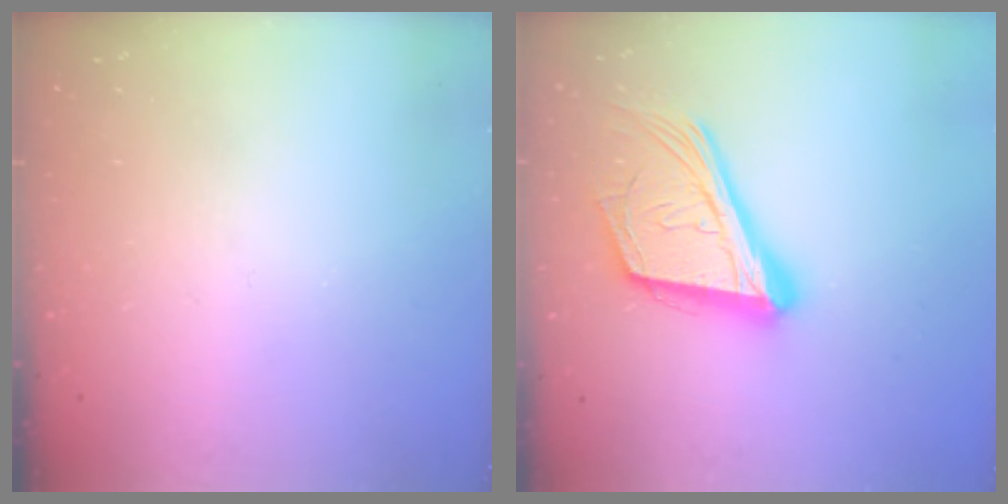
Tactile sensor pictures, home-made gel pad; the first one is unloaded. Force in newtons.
{"total": 23.2, "press": 22.7, "slide": 5.0}